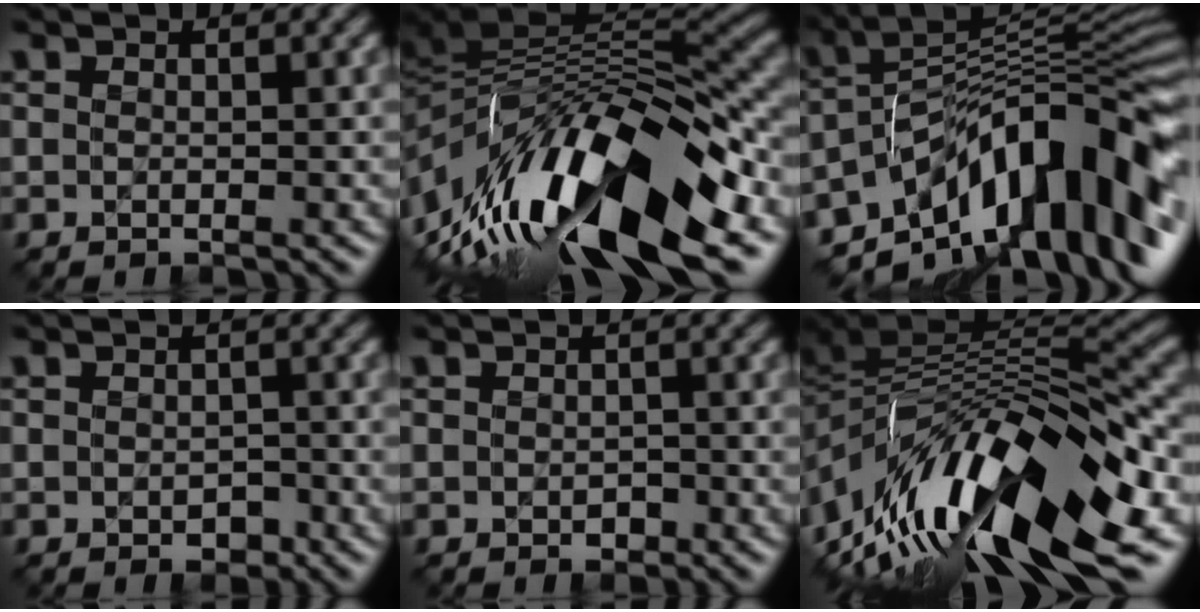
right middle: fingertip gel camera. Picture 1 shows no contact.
{"total": 16.8, "force": [-5.6, 6.7, 14.4], "torque": [-0.253, 0.017, -0.101]}
{"total": 13.5, "force": [-6.5, 5.2, 10.6], "torque": [-0.142, 0.025, -0.118]}
{"total": 1.3, "force": [-0.5, 0.9, 0.8], "torque": [-0.013, -0.005, -0.007]}
{"total": 0.9, "force": [-0.3, 0.6, 0.6], "torque": [-0.009, -0.003, -0.004]}
{"total": 15.7, "force": [-5.1, 6.5, 13.3], "torque": [-0.240, 0.017, -0.091]}